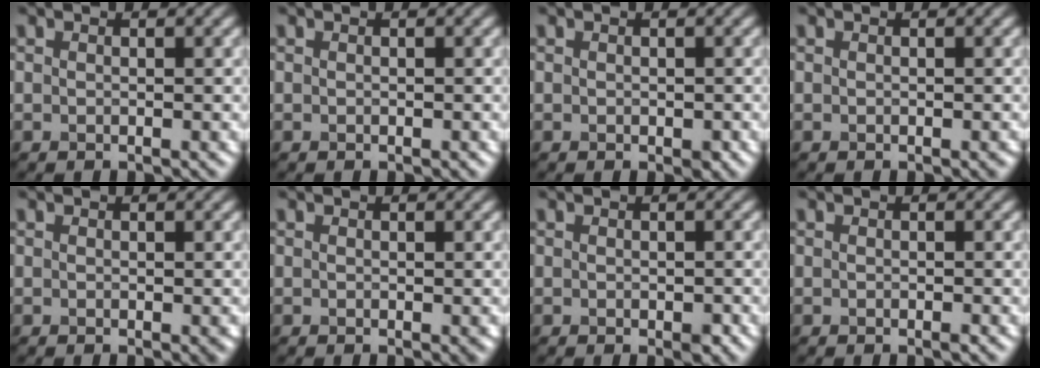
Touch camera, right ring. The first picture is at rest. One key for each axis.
{"total": 0.0}
{"total": 0.5, "fx": -0.1, "fy": 0.4, "fz": 0.3, "tx": -0.001, "ty": -0.004, "tz": 0.000}
{"total": 0.0}
{"total": 0.0}
{"total": 0.0}
{"total": 0.8, "fx": -0.2, "fy": 0.5, "fz": 0.6, "tx": -0.005, "ty": -0.003, "tz": -0.002}
{"total": 0.0}